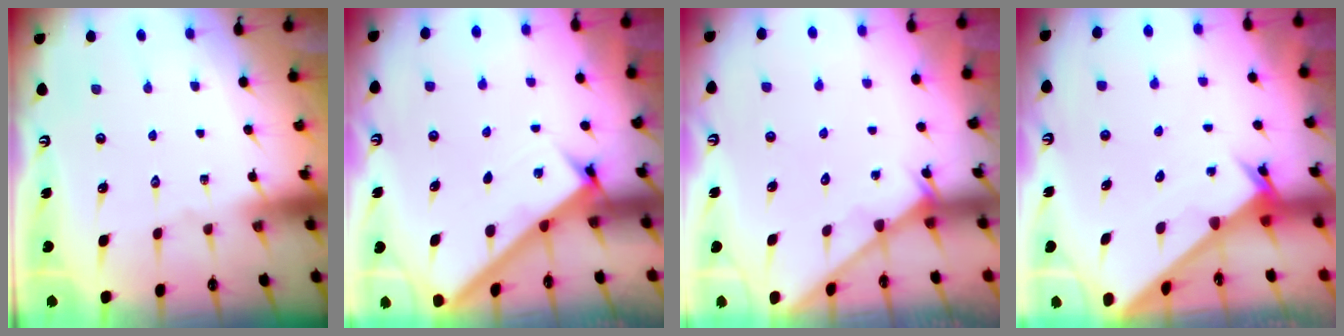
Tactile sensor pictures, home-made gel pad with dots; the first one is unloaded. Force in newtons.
{"total": 2.6, "press": 2.5, "slide": 0.3}
{"total": 2.4, "press": 2.4, "slide": 0.2}
{"total": 2.4, "press": 2.4, "slide": 0.2}